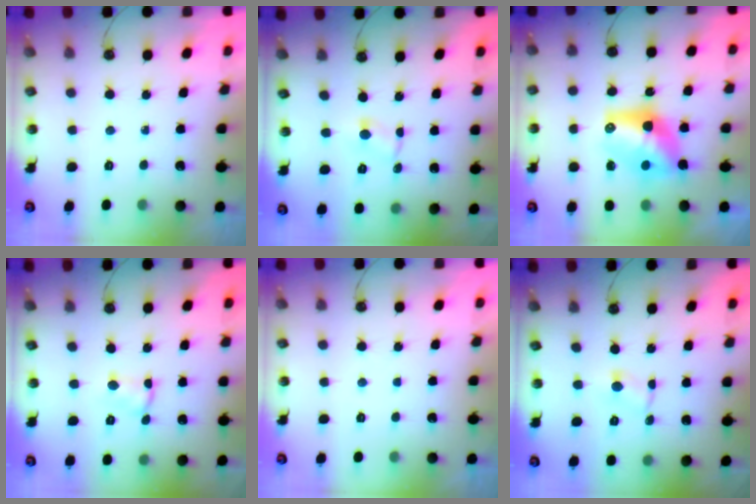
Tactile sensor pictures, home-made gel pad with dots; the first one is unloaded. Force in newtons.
{"total": 1.6, "press": 1.5, "slide": 0.2}
{"total": 11.7, "press": 11.7, "slide": 0.9}
{"total": 1.9, "press": 1.9, "slide": 0.4}
{"total": 0.0}
{"total": 1.6, "press": 1.5, "slide": 0.2}